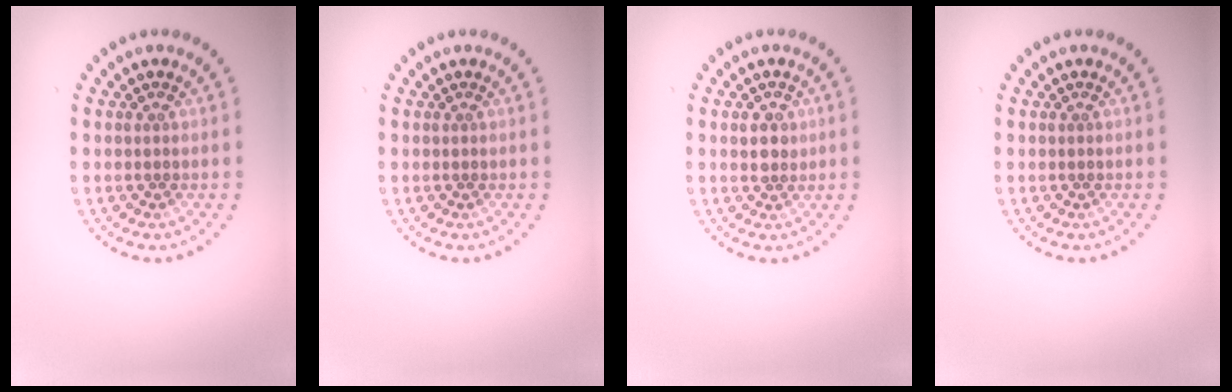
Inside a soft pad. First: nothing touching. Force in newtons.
{"total": 0.0}
{"total": 1.7, "press": 1.7, "slide": 0.3}
{"total": 0.0}